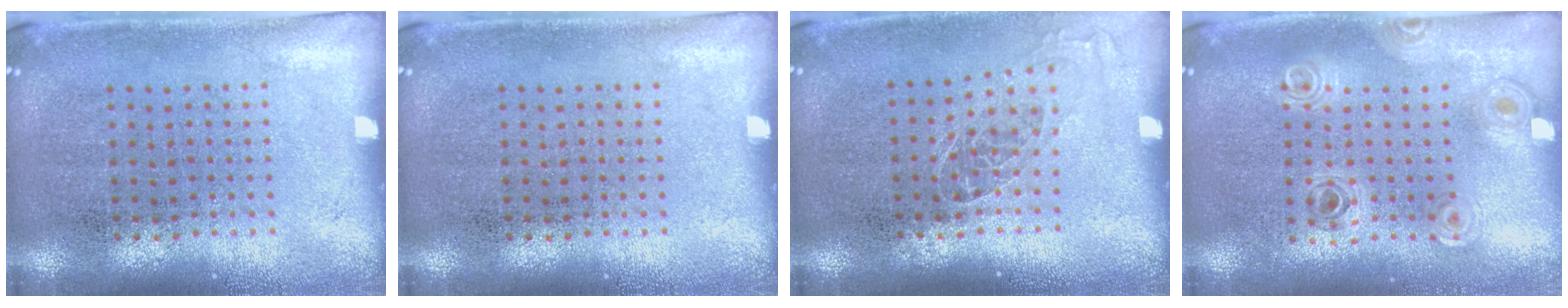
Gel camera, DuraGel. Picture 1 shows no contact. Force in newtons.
{"total": 0.0}
{"total": 1.1, "press": 0.9, "slide": 0.5}
{"total": 0.8, "press": 0.8, "slide": 0.1}